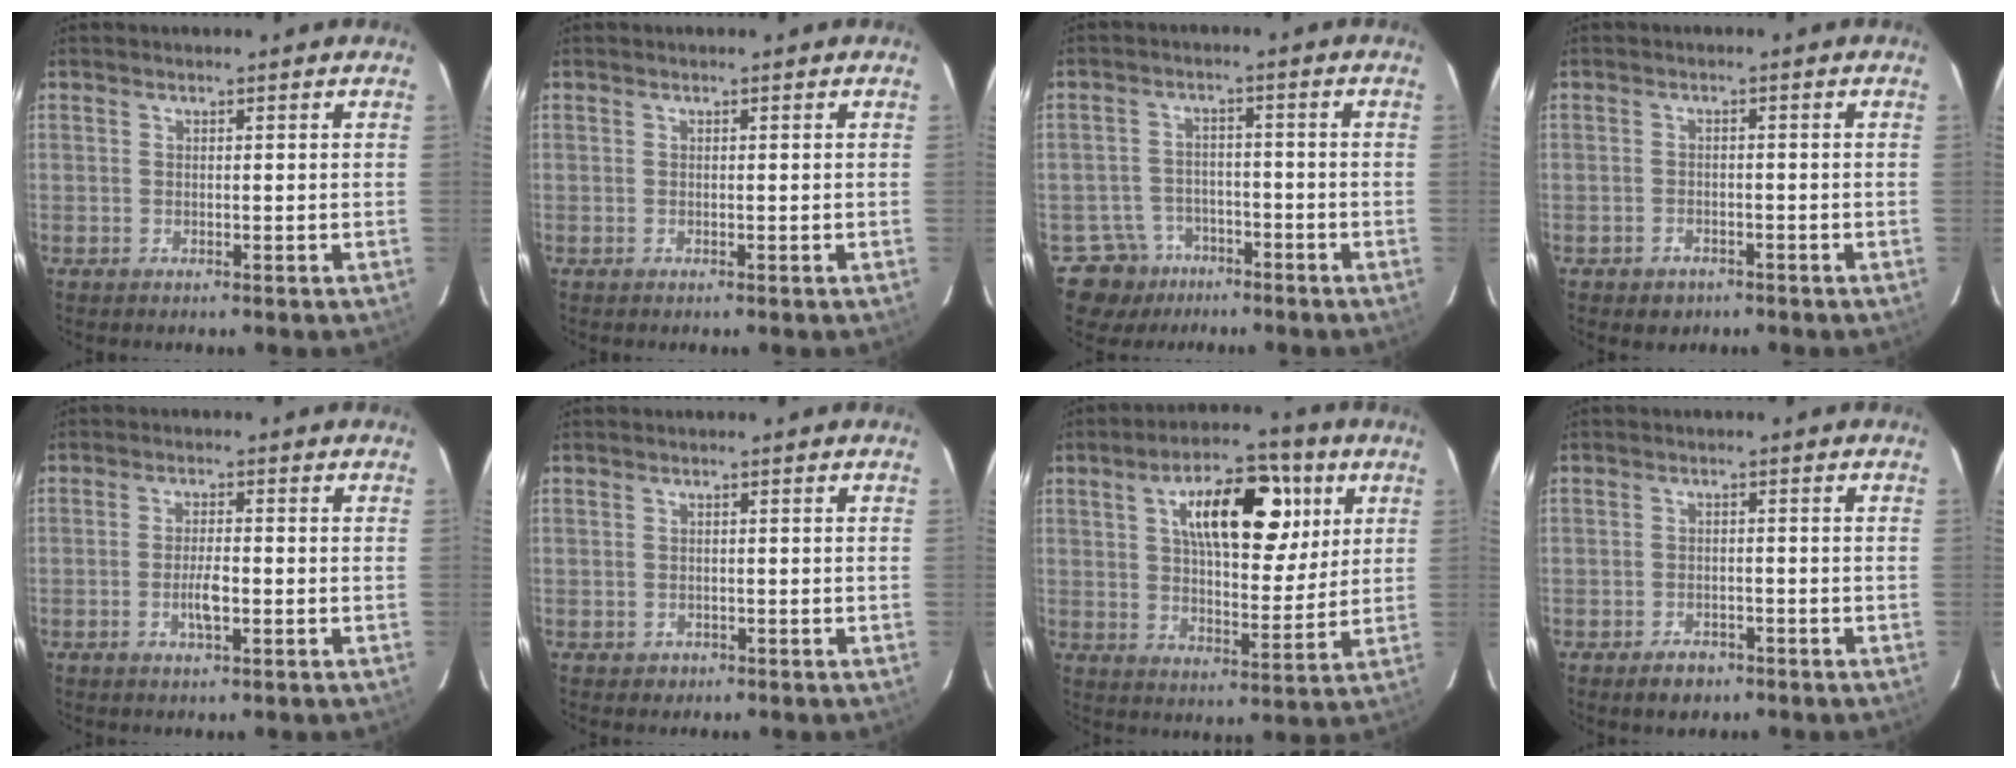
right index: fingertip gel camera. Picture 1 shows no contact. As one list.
[{"total": 0.0}, {"total": 6.7, "force": [-4.1, 5.3, -0.3], "torque": [0.008, 0.014, -0.061]}, {"total": 2.5, "force": [-1.5, 1.9, 0.6], "torque": [-0.011, 0.006, -0.013]}, {"total": 3.5, "force": [-1.0, 0.7, 3.3], "torque": [-0.064, 0.000, -0.017]}, {"total": 1.3, "force": [-0.6, 1.1, 0.1], "torque": [-0.001, 0.004, -0.006]}, {"total": 15.3, "force": [5.7, 5.8, 12.9], "torque": [-0.202, 0.027, 0.090]}, {"total": 3.4, "force": [-2.2, 2.2, 1.3], "torque": [-0.020, 0.003, -0.028]}]